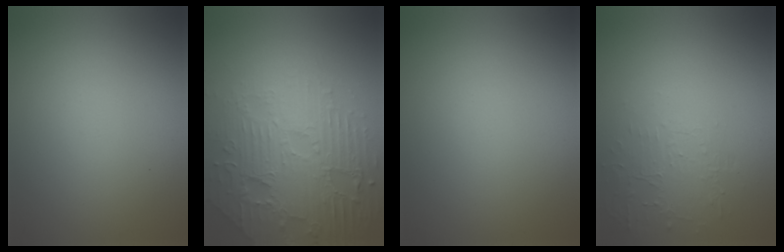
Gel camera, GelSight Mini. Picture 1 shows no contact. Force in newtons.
{"total": 6.9, "press": 5.3, "slide": 4.4}
{"total": 0.0}
{"total": 1.6, "press": 0.3, "slide": 1.6}